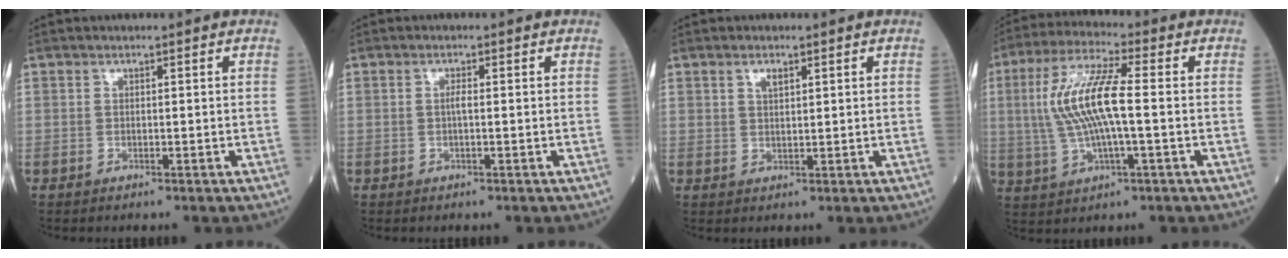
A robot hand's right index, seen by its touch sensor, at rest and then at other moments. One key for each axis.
{"total": 1.0, "fx": -0.1, "fy": 0.0, "fz": 1.0, "tx": -0.021, "ty": 0.000, "tz": -0.003}
{"total": 1.8, "fx": 1.0, "fy": 0.8, "fz": 1.2, "tx": -0.023, "ty": 0.001, "tz": 0.020}
{"total": 11.3, "fx": 0.3, "fy": 1.9, "fz": 11.1, "tx": -0.237, "ty": 0.013, "tz": 0.005}